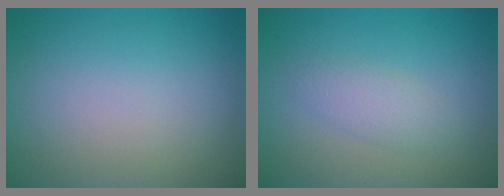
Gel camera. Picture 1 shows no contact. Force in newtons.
{"total": 2.0, "press": 2.0, "slide": 0.1}